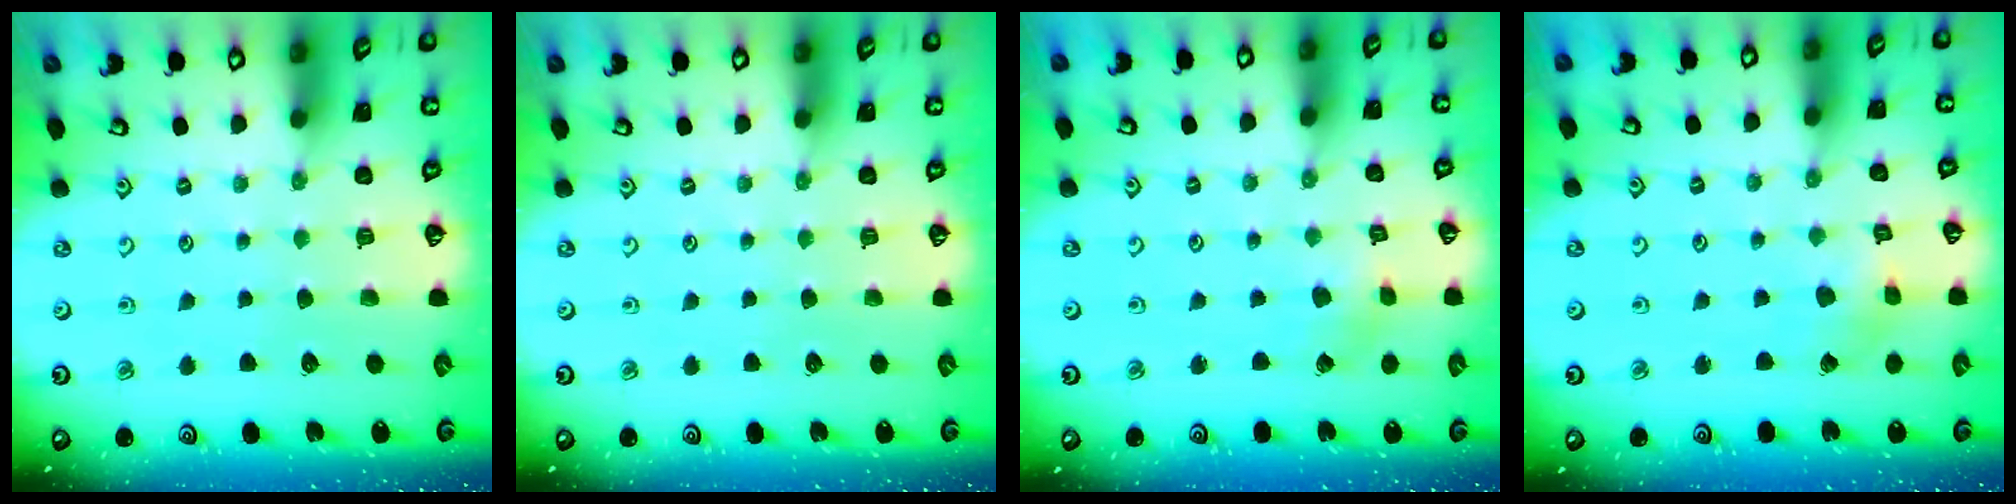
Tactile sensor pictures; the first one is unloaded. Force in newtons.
{"total": 0.0}
{"total": 2.3, "press": 2.3, "slide": 0.3}
{"total": 2.8, "press": 2.8, "slide": 0.1}